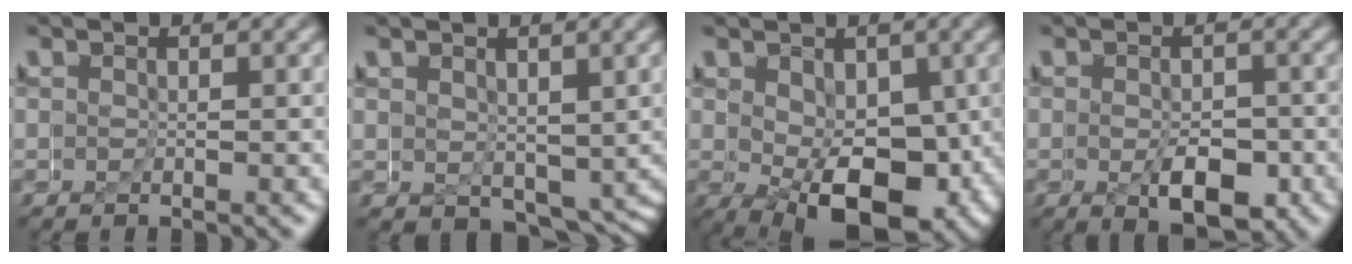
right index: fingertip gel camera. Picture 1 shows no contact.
{"total": 2.6, "force": [-1.7, 1.5, 1.3], "torque": [-0.023, -0.026, -0.011]}
{"total": 7.6, "force": [-2.1, 4.1, 6.0], "torque": [-0.085, -0.027, -0.020]}
{"total": 3.9, "force": [-1.7, 1.8, 3.1], "torque": [-0.038, -0.017, -0.021]}